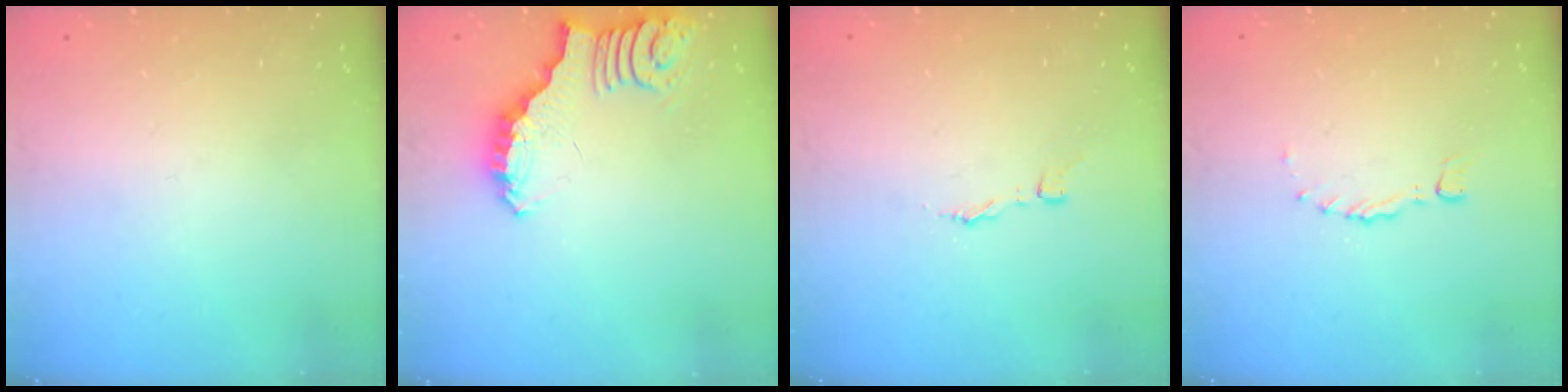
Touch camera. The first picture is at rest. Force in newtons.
{"total": 2.5, "press": 2.5, "slide": 0.5}
{"total": 1.7, "press": 1.7, "slide": 0.1}
{"total": 0.0}